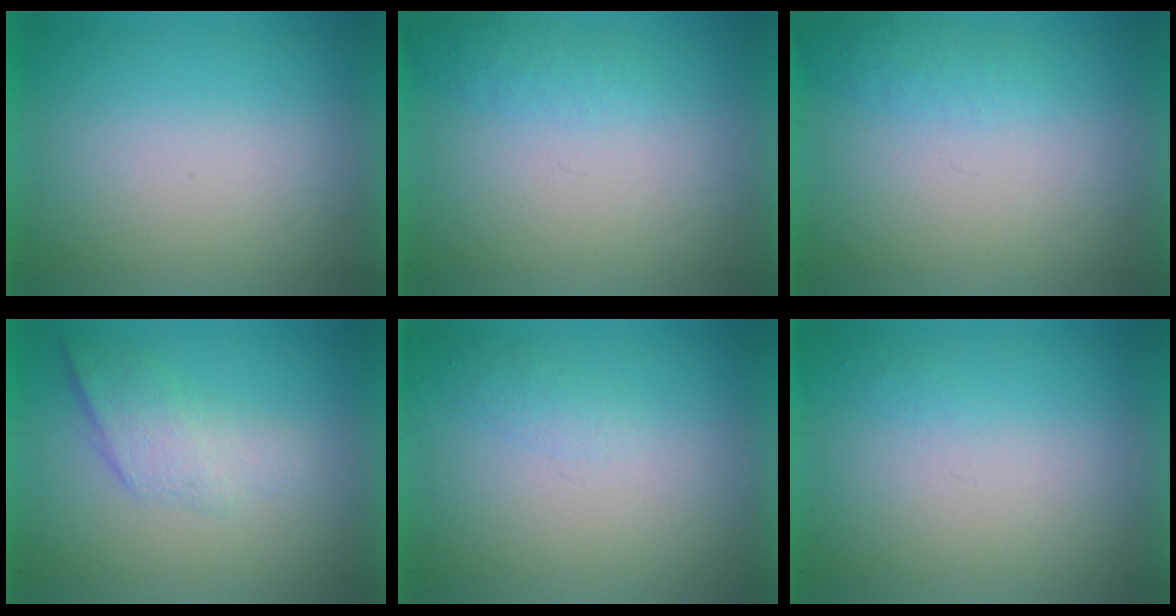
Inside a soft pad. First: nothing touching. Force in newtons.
{"total": 1.3}
{"total": 1.3}
{"total": 2.2}
{"total": 1.1}
{"total": 1.1}